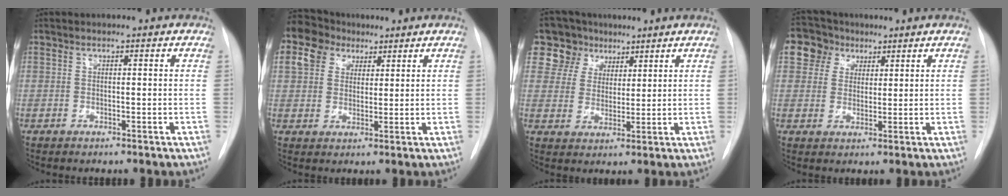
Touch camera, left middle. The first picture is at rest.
{"total": 16.0, "force": [8.9, 11.8, 6.0], "torque": [-0.184, 0.073, 0.174]}
{"total": 8.8, "force": [5.2, 7.1, 0.8], "torque": [-0.013, 0.024, 0.095]}
{"total": 5.8, "force": [2.9, 4.9, 0.8], "torque": [-0.015, 0.020, 0.056]}